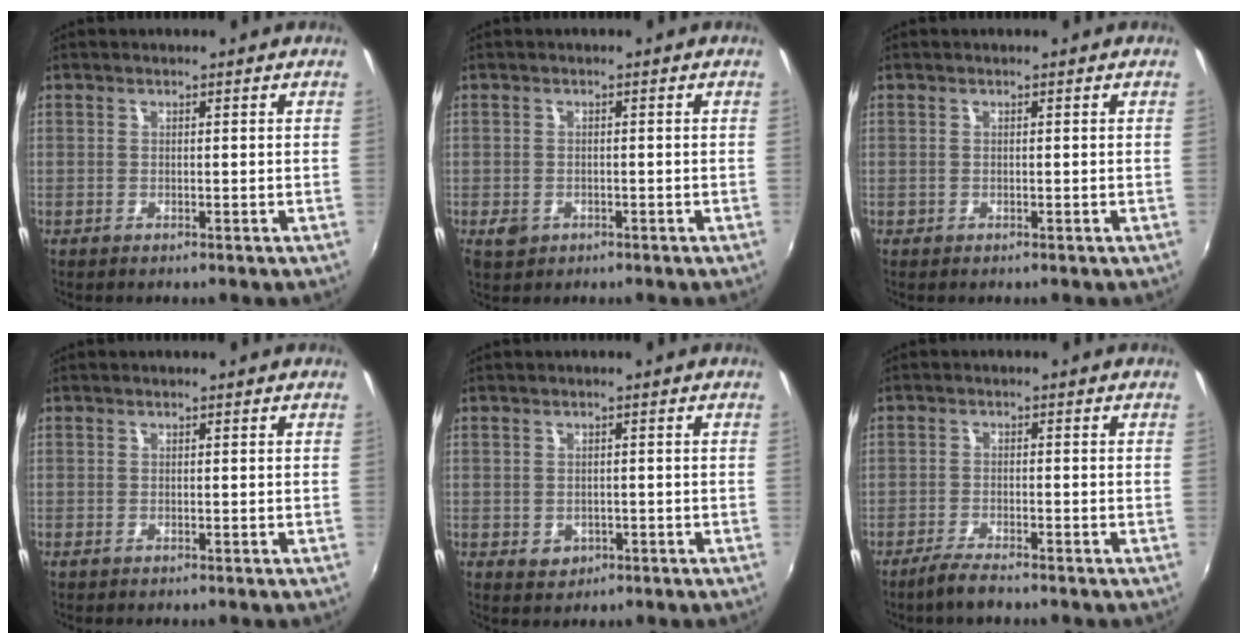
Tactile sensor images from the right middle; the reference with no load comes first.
{"total": 2.7, "force": [-1.3, 2.1, 1.2], "torque": [-0.025, -0.003, -0.019]}
{"total": 0.0}
{"total": 0.0}
{"total": 2.7, "force": [-0.8, 2.3, 1.1], "torque": [-0.022, -0.002, -0.007]}
{"total": 3.7, "force": [-3.1, 0.3, 1.9], "torque": [-0.059, -0.004, -0.063]}